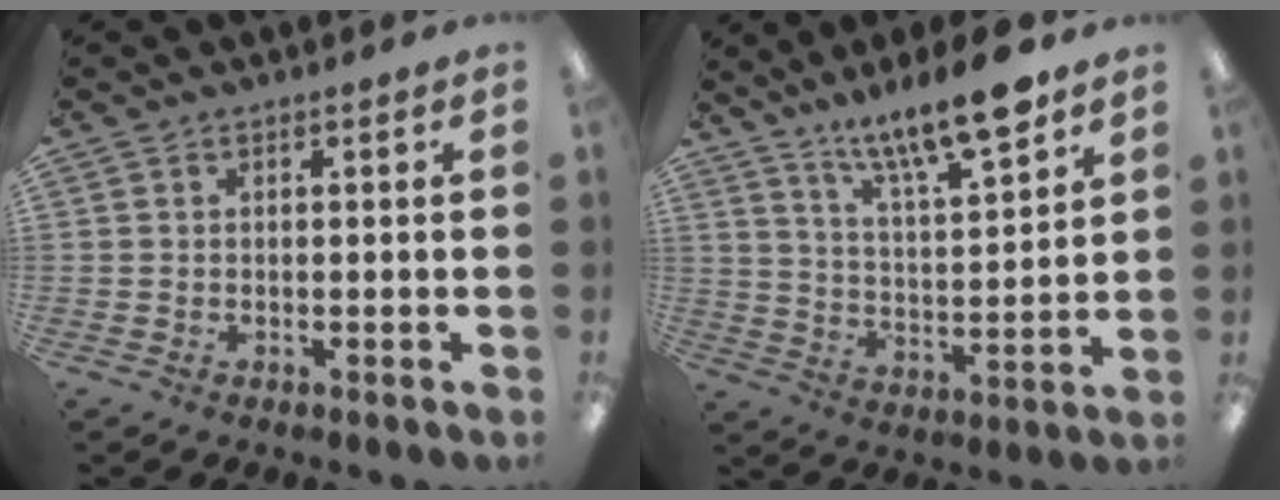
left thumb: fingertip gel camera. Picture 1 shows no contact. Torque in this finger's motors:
{"motor_torque": [0.40, 0.14, 1.15, -1.02, 0.16]}